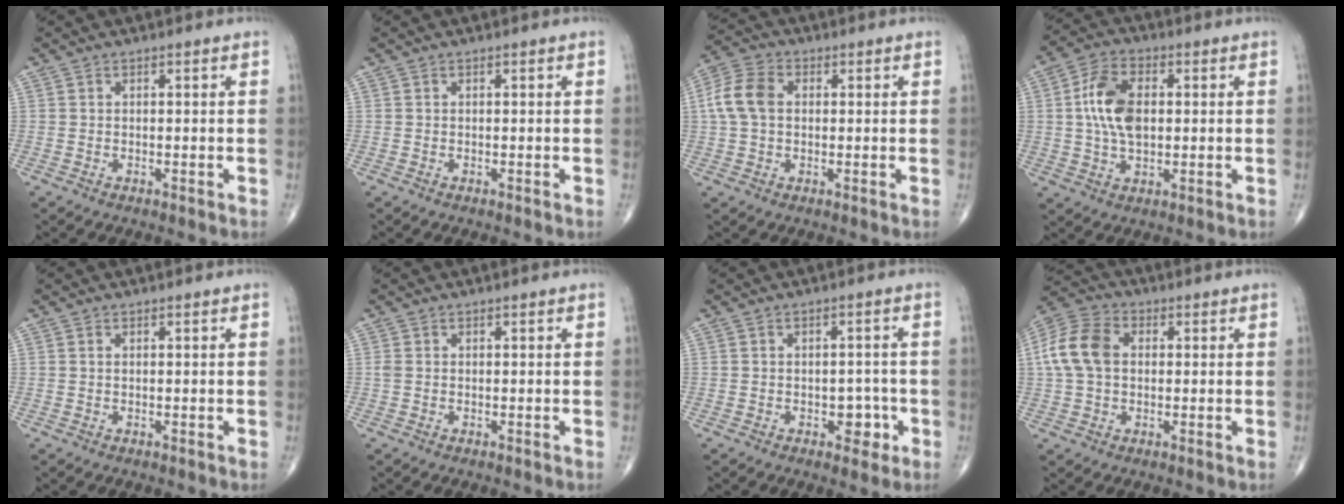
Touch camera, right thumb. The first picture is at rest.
{"total": 0.0}
{"total": 7.9, "force": [0.9, 5.6, 5.5], "torque": [-0.119, 0.020, 0.012]}
{"total": 10.3, "force": [1.0, 6.0, 8.3], "torque": [-0.155, 0.008, 0.018]}
{"total": 0.0}
{"total": 0.8, "force": [0.0, 0.6, 0.6], "torque": [-0.018, 0.003, 0.001]}
{"total": 4.0, "force": [-1.5, 2.7, 2.6], "torque": [-0.008, 0.011, -0.018]}
{"total": 10.3, "force": [1.1, 7.2, 7.2], "torque": [-0.147, 0.026, 0.015]}